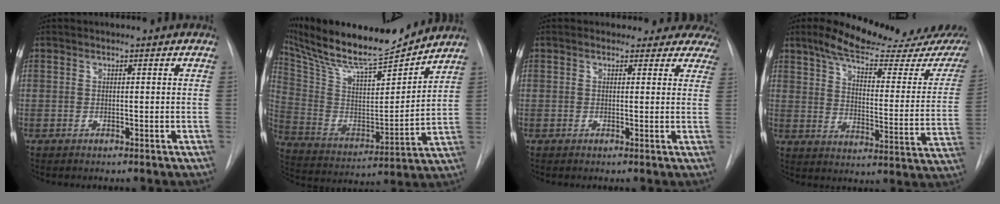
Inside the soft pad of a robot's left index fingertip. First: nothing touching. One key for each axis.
{"total": 20.9, "fx": 19.0, "fy": 2.3, "fz": 8.5, "tx": -0.169, "ty": -0.011, "tz": 0.320}
{"total": 8.9, "fx": 8.0, "fy": 3.8, "fz": 0.6, "tx": 0.040, "ty": -0.002, "tz": 0.056}
{"total": 23.6, "fx": 19.3, "fy": 4.5, "fz": 12.7, "tx": -0.174, "ty": -0.038, "tz": 0.241}